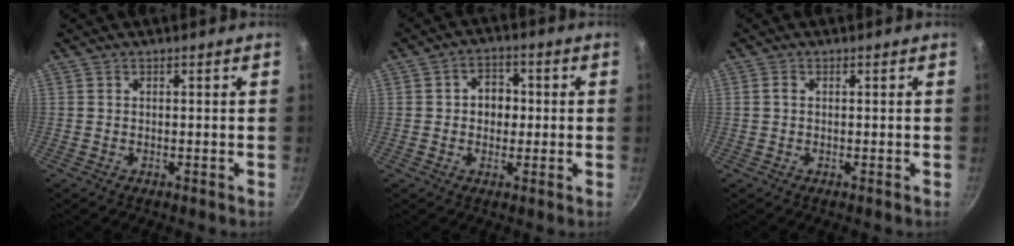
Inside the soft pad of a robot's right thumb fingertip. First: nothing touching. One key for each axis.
{"total": 5.7, "fx": 0.1, "fy": 4.7, "fz": 3.3, "tx": -0.016, "ty": 0.008, "tz": -0.004}
{"total": 1.0, "fx": 0.1, "fy": 0.8, "fz": 0.6, "tx": -0.010, "ty": 0.005, "tz": 0.001}